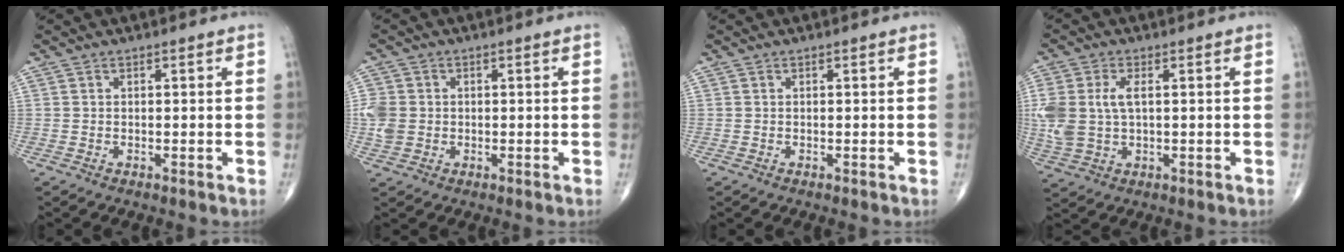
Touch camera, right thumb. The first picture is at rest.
{"total": 5.2, "force": [-0.3, 4.4, 2.8], "torque": [-0.061, 0.006, -0.003]}
{"total": 0.0}
{"total": 9.1, "force": [1.0, 5.2, 7.4], "torque": [-0.185, 0.006, 0.029]}